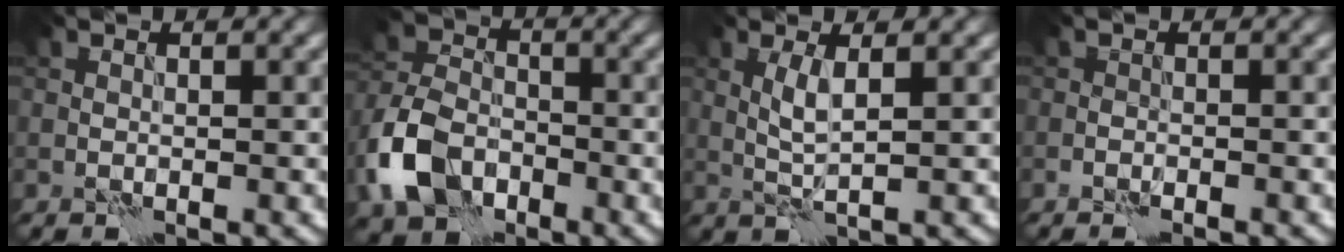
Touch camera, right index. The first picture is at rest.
{"total": 7.1, "force": [-3.3, 4.9, 3.9], "torque": [-0.088, 0.002, -0.078]}
{"total": 2.3, "force": [0.6, 0.4, 2.2], "torque": [-0.051, 0.002, 0.013]}
{"total": 1.2, "force": [-1.0, 0.2, 0.6], "torque": [-0.012, 0.002, -0.017]}